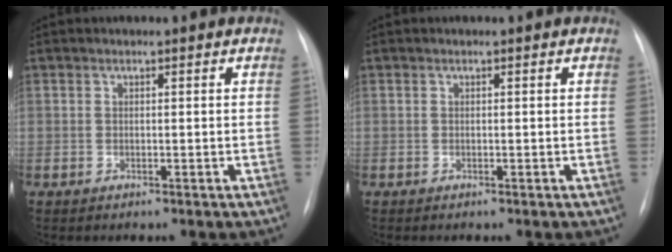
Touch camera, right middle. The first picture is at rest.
{"total": 0.0}